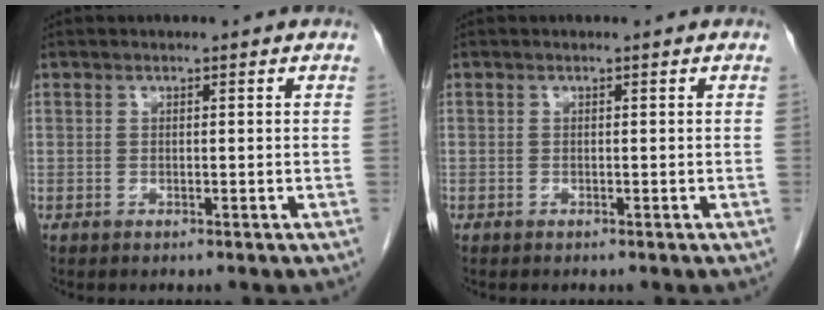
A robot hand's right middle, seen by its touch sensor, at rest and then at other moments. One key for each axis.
{"total": 0.0}